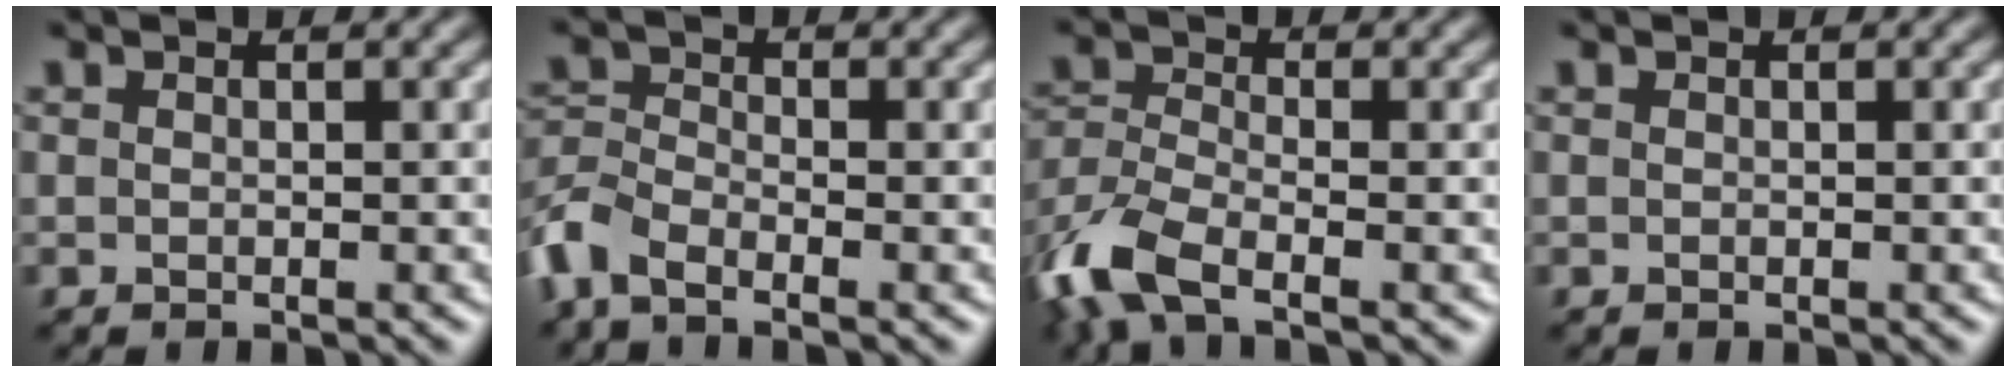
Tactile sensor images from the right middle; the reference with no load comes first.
{"total": 4.6, "force": [-3.0, 2.2, 2.7], "torque": [-0.066, -0.005, -0.076]}
{"total": 6.8, "force": [-4.2, 2.8, 4.5], "torque": [-0.107, -0.011, -0.097]}
{"total": 0.0}